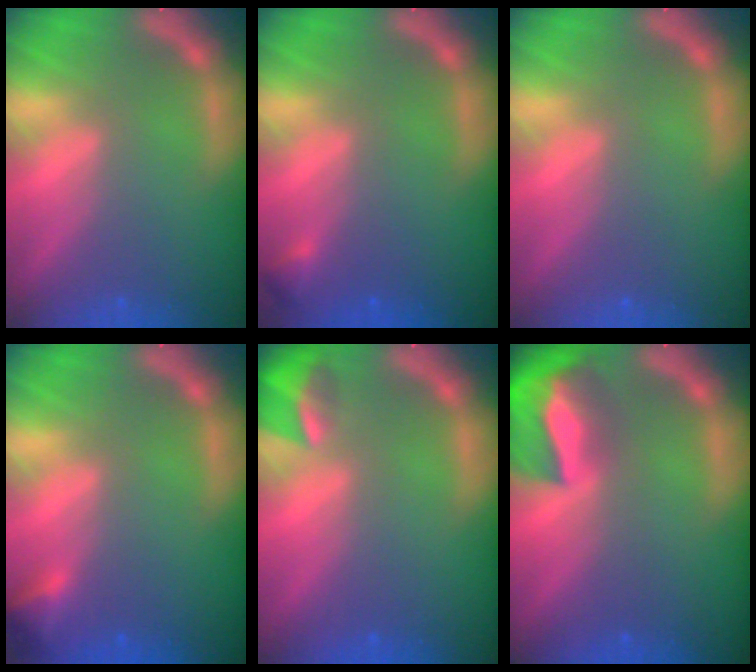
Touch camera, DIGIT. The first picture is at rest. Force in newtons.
{"total": 0.9}
{"total": 0.0}
{"total": 1.9}
{"total": 3.4}
{"total": 9.4}